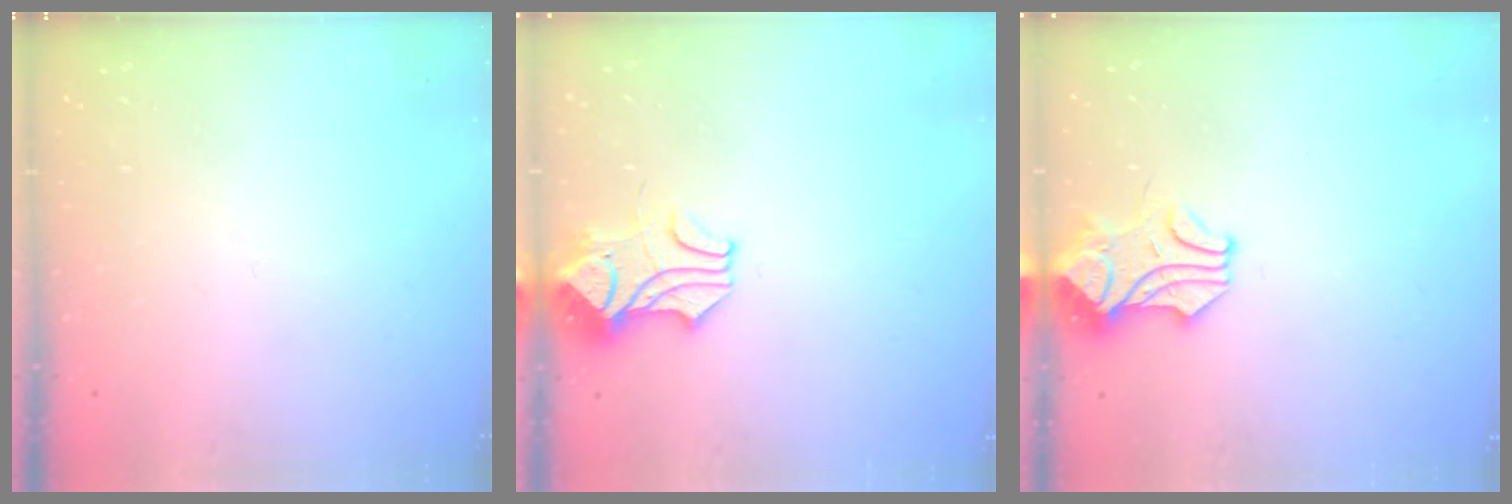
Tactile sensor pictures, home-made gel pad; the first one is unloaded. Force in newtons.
{"total": 2.2, "press": 2.0, "slide": 0.7}
{"total": 1.4, "press": 1.4, "slide": 0.1}